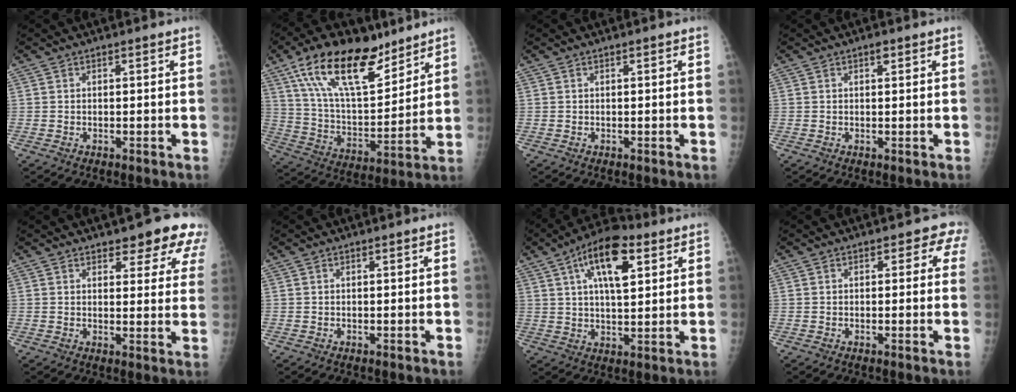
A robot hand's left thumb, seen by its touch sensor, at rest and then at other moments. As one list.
[{"total": 21.5, "force": [13.5, 9.3, 13.9], "torque": [-0.213, -0.051, 0.248]}, {"total": 0.0}, {"total": 1.1, "force": [0.6, 0.5, 0.7], "torque": [-0.007, -0.001, 0.008]}, {"total": 9.6, "force": [6.9, 3.7, 5.5], "torque": [-0.029, -0.034, 0.074]}, {"total": 0.0}, {"total": 13.4, "force": [5.7, 5.8, 10.6], "torque": [-0.160, -0.004, 0.088]}, {"total": 2.6, "force": [1.4, 1.8, 1.2], "torque": [0.018, -0.002, 0.002]}]